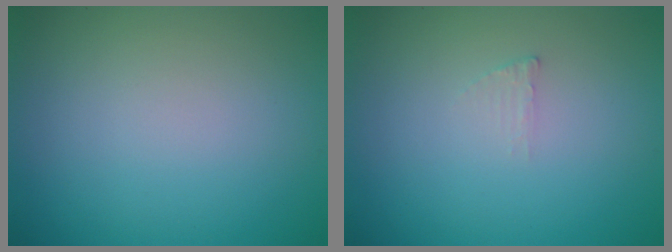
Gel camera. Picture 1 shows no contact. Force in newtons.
{"total": 0.6, "press": 0.6, "slide": 0.1}